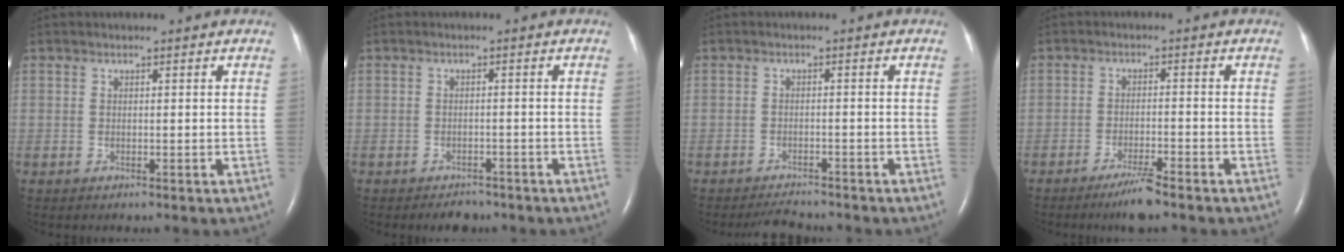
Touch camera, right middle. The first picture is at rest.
{"total": 2.7, "force": [-2.3, 1.2, 0.8], "torque": [-0.018, 0.000, -0.029]}
{"total": 3.4, "force": [-3.3, 0.4, 0.6], "torque": [-0.016, -0.012, -0.053]}
{"total": 4.2, "force": [-3.3, 0.0, 2.6], "torque": [-0.054, -0.009, -0.060]}